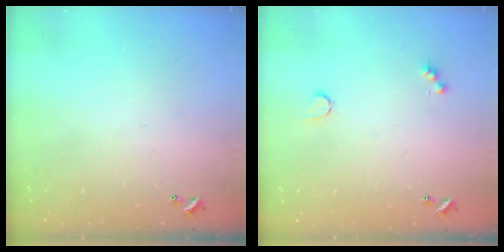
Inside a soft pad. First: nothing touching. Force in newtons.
{"total": 2.6, "press": 2.5, "slide": 0.5}